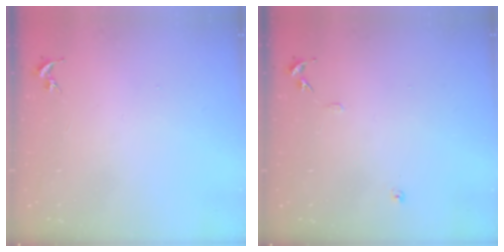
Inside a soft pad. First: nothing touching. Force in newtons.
{"total": 6.1, "press": 6.1, "slide": 0.7}